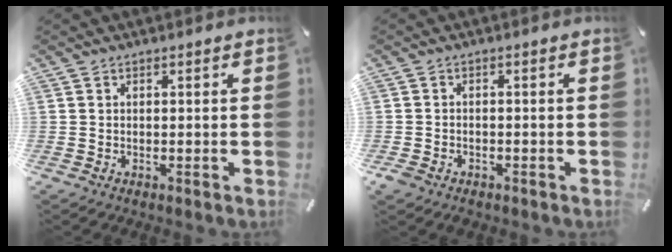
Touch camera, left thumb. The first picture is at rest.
{"total": 1.9, "force": [-1.3, 1.3, 0.5], "torque": [-0.014, 0.006, -0.030]}